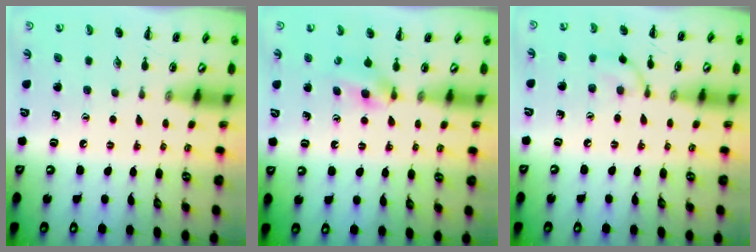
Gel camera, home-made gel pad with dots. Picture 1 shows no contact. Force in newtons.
{"total": 3.7, "press": 3.4, "slide": 1.5}
{"total": 5.2, "press": 5.1, "slide": 1.2}